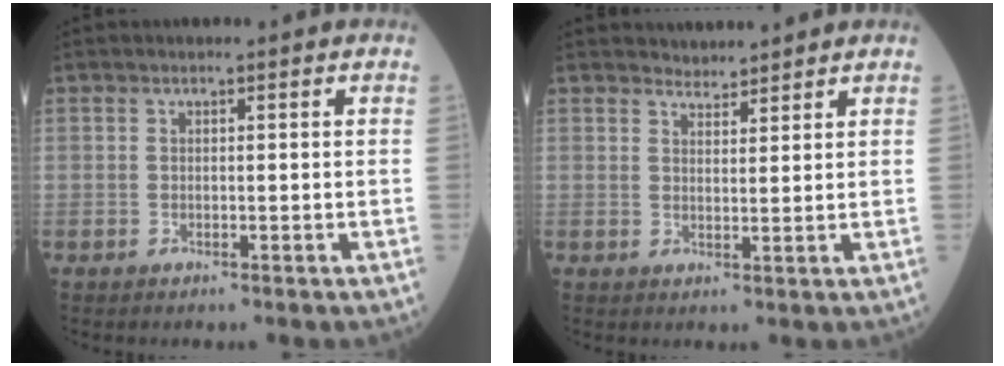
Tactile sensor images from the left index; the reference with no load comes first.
{"total": 2.8, "force": [2.7, 0.6, -0.1], "torque": [-0.005, 0.011, 0.046]}